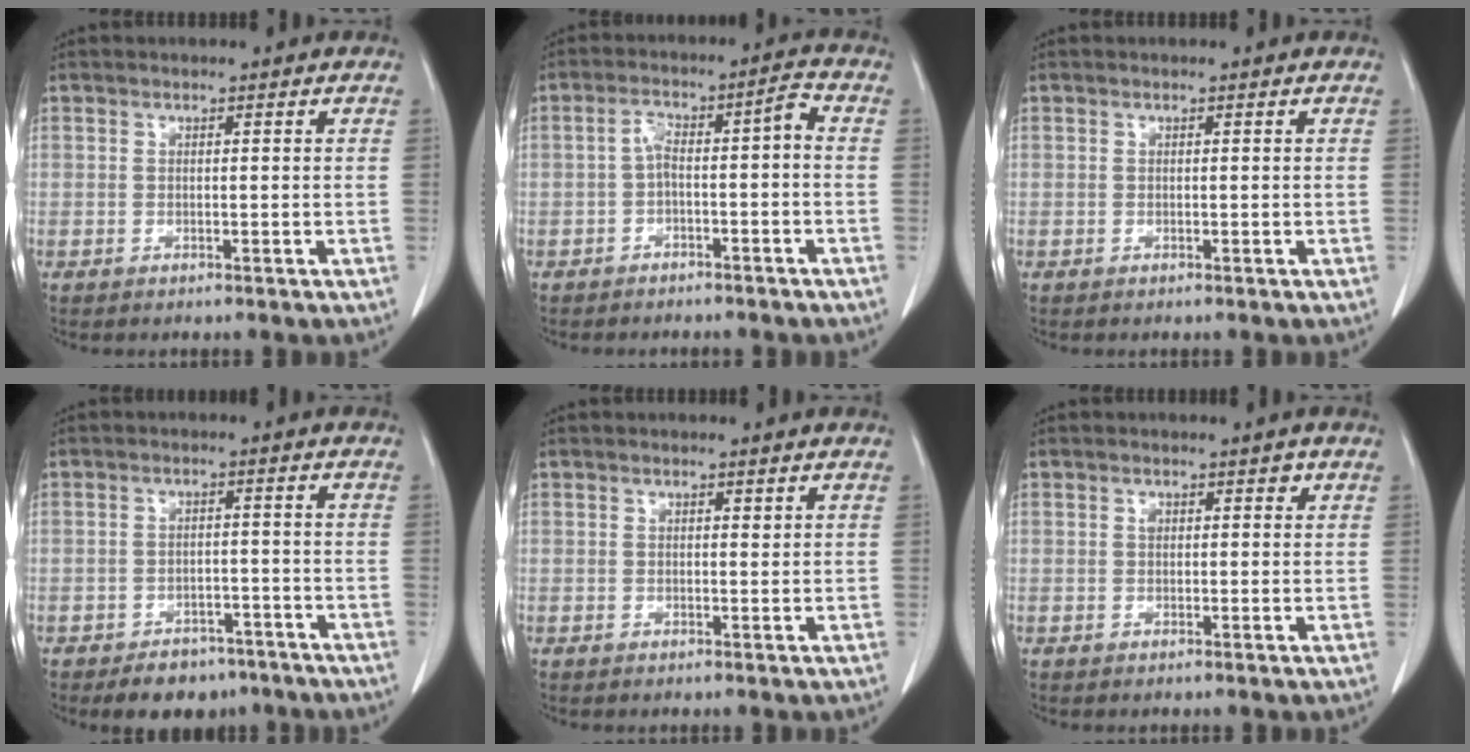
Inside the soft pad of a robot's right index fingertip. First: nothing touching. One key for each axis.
{"total": 5.3, "fx": -1.5, "fy": 1.3, "fz": 5.0, "tx": -0.087, "ty": 0.035, "tz": -0.020}
{"total": 0.0}
{"total": 6.5, "fx": -4.9, "fy": 3.7, "fz": 2.2, "tx": -0.027, "ty": 0.006, "tz": -0.069}
{"total": 0.6, "fx": 0.3, "fy": 0.2, "fz": 0.4, "tx": -0.007, "ty": -0.002, "tz": 0.005}
{"total": 1.4, "fx": 0.6, "fy": 0.9, "fz": 0.8, "tx": -0.007, "ty": 0.007, "tz": 0.009}